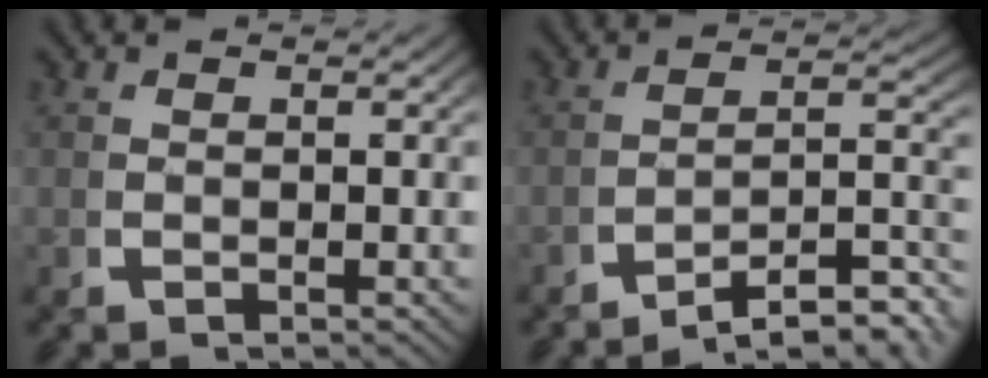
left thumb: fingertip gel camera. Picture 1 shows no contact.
{"total": 8.3, "force": [-5.4, 3.3, 5.3], "torque": [-0.077, -0.021, -0.074]}